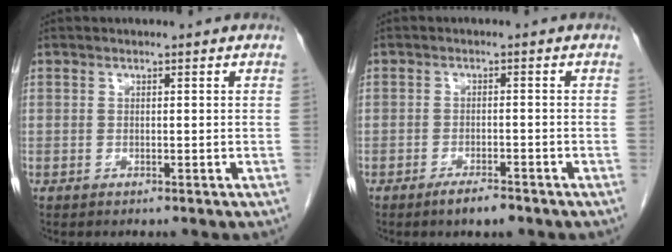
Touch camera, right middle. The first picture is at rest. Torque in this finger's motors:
{"motor_torque": [0.59, -0.36, 0.17, 0.03]}